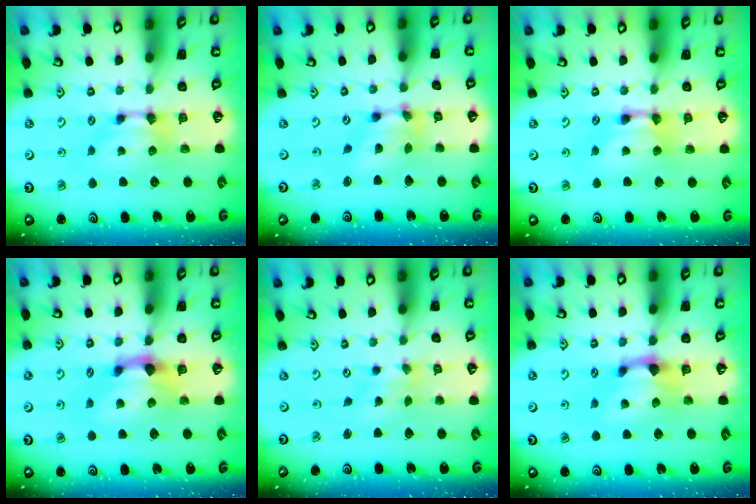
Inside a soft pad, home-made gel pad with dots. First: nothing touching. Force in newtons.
{"total": 5.5, "press": 5.1, "slide": 2.1}
{"total": 2.0, "press": 2.0, "slide": 0.1}
{"total": 2.4, "press": 1.6, "slide": 1.7}
{"total": 1.9, "press": 1.5, "slide": 1.2}
{"total": 1.4, "press": 0.9, "slide": 1.1}